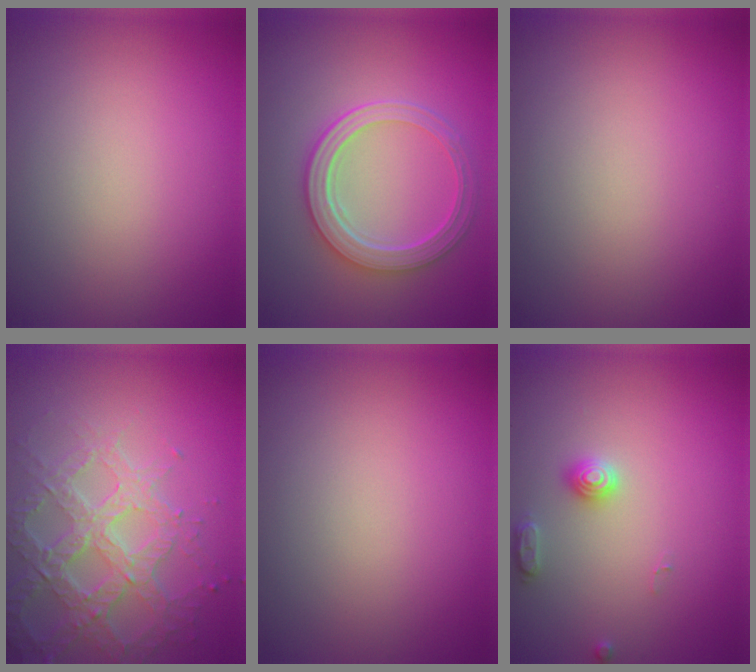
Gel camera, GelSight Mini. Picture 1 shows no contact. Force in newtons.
{"total": 5.3, "press": 4.1, "slide": 3.4}
{"total": 0.0}
{"total": 5.9, "press": 4.8, "slide": 3.4}
{"total": 0.0}
{"total": 2.0, "press": 2.0, "slide": 0.3}